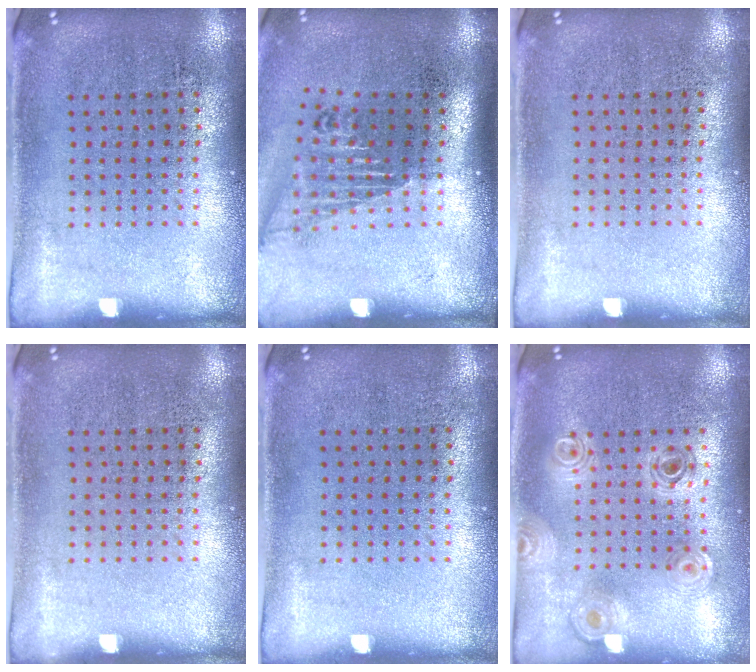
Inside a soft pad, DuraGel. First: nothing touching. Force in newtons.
{"total": 1.7, "press": 1.3, "slide": 1.1}
{"total": 0.0}
{"total": 0.0}
{"total": 0.0}
{"total": 0.8, "press": 0.8, "slide": 0.1}